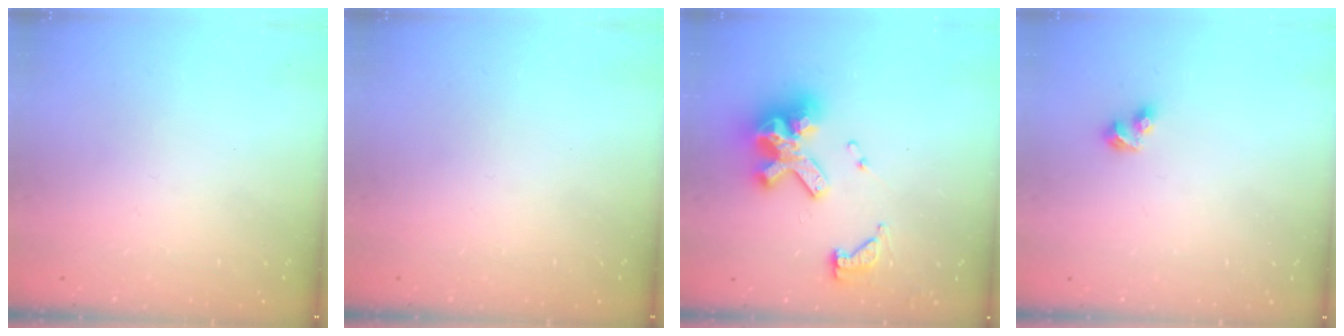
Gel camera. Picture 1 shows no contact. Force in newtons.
{"total": 0.0}
{"total": 14.4, "press": 14.4, "slide": 1.6}
{"total": 3.8, "press": 3.8, "slide": 0.3}